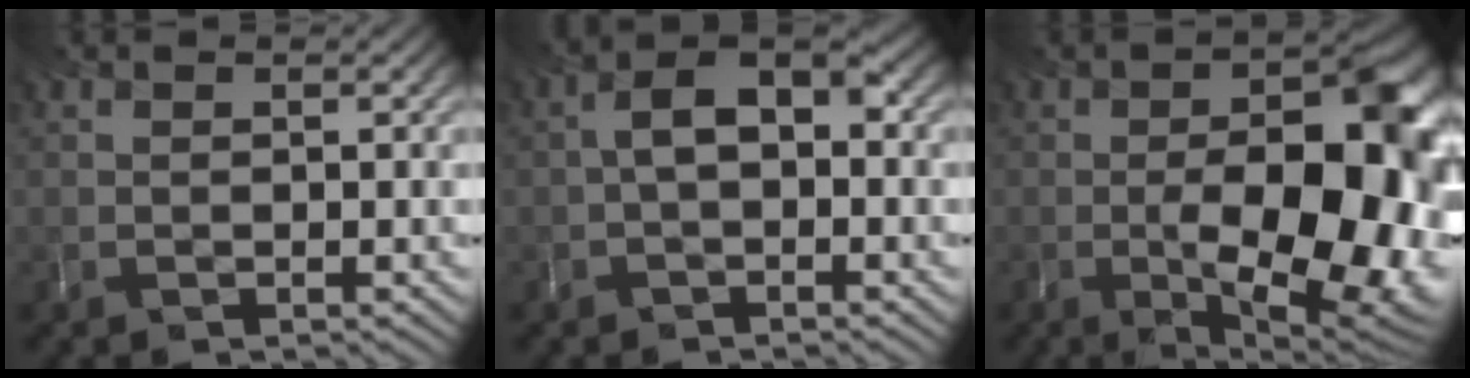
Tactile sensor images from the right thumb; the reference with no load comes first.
{"total": 4.4, "force": [-0.1, 2.7, 3.5], "torque": [-0.066, 0.003, -0.002]}
{"total": 16.5, "force": [-2.9, 7.7, 14.3], "torque": [-0.180, -0.023, -0.036]}